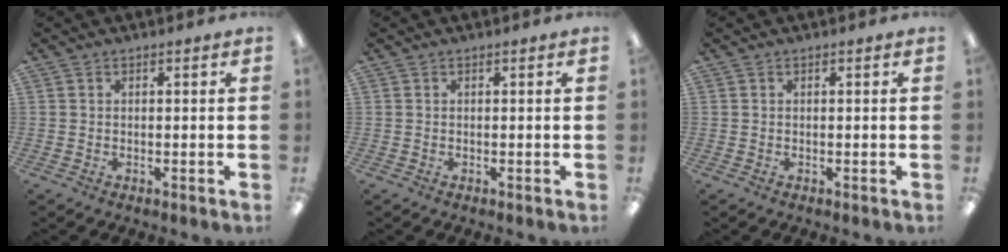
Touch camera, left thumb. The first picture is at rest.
{"total": 0.0}
{"total": 0.0}